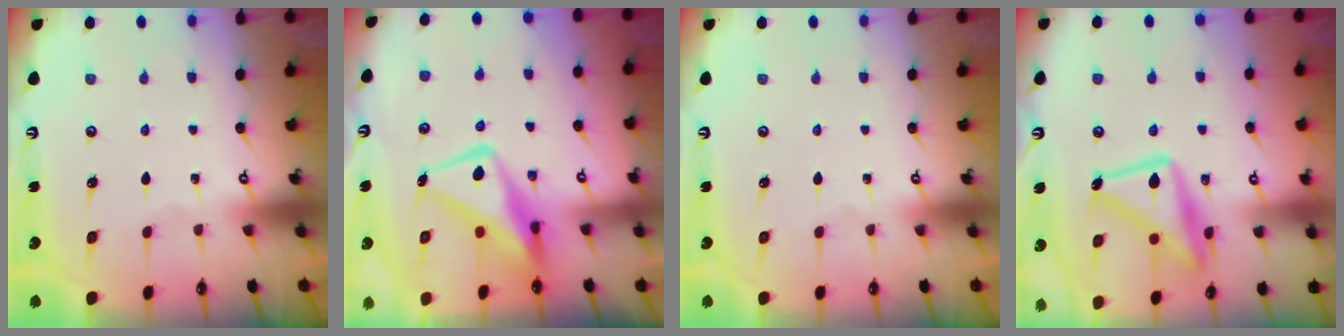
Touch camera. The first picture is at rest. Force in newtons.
{"total": 13.0, "press": 12.9, "slide": 1.7}
{"total": 0.0}
{"total": 17.6, "press": 17.5, "slide": 1.2}